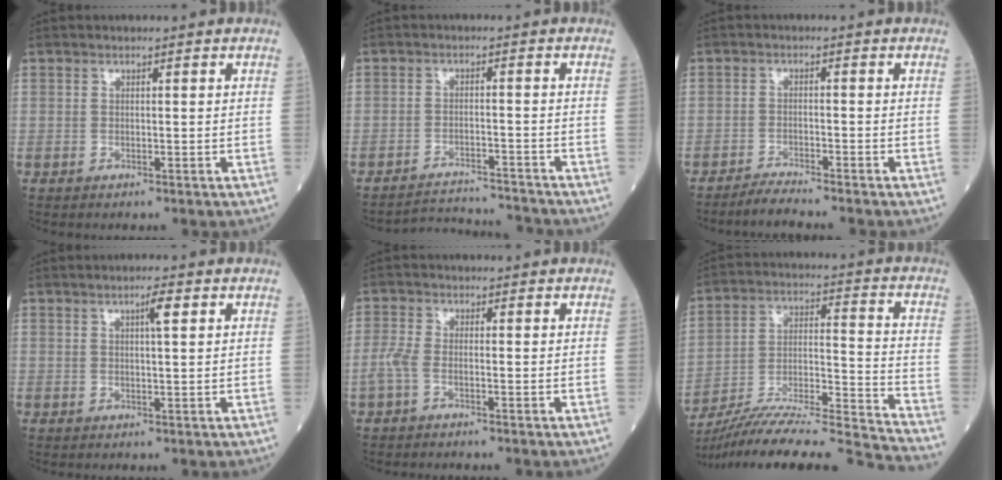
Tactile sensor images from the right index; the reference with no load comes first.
{"total": 7.3, "force": [-7.3, -0.4, -0.4], "torque": [-0.001, 0.007, -0.113]}
{"total": 3.0, "force": [-2.8, -0.9, 0.4], "torque": [-0.014, -0.014, -0.051]}
{"total": 2.5, "force": [1.1, 0.1, 2.2], "torque": [-0.040, 0.002, 0.017]}
{"total": 2.5, "force": [-1.1, 0.7, 2.1], "torque": [-0.060, 0.000, -0.029]}
{"total": 22.6, "force": [-21.1, -1.6, 8.0], "torque": [-0.131, -0.012, -0.335]}